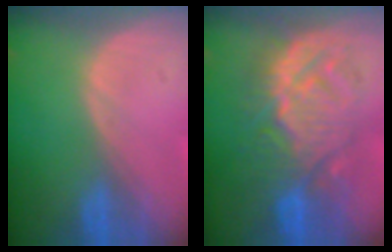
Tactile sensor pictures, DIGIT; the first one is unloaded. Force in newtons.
{"total": 10.3, "press": 10.3, "slide": 0.6}